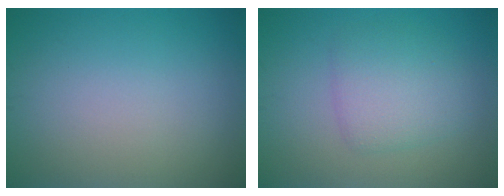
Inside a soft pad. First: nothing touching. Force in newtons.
{"total": 3.6, "press": 3.6, "slide": 0.2}